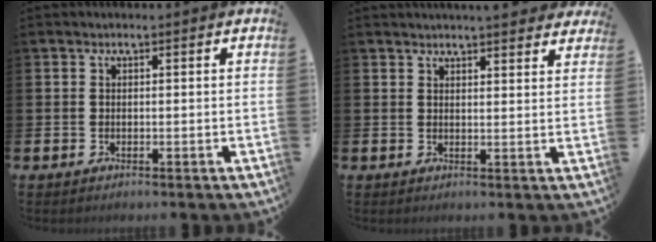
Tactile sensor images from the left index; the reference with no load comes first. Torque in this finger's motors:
{"motor_torque": [0.92, -0.95, 0.70, 0.17]}